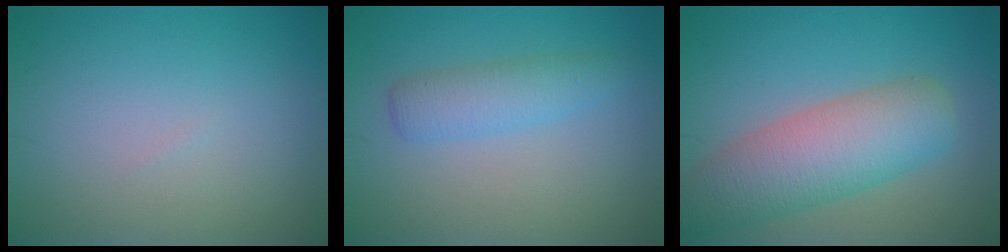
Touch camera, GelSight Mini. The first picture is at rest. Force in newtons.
{"total": 2.8, "press": 2.7, "slide": 0.2}
{"total": 7.2, "press": 7.2, "slide": 0.3}